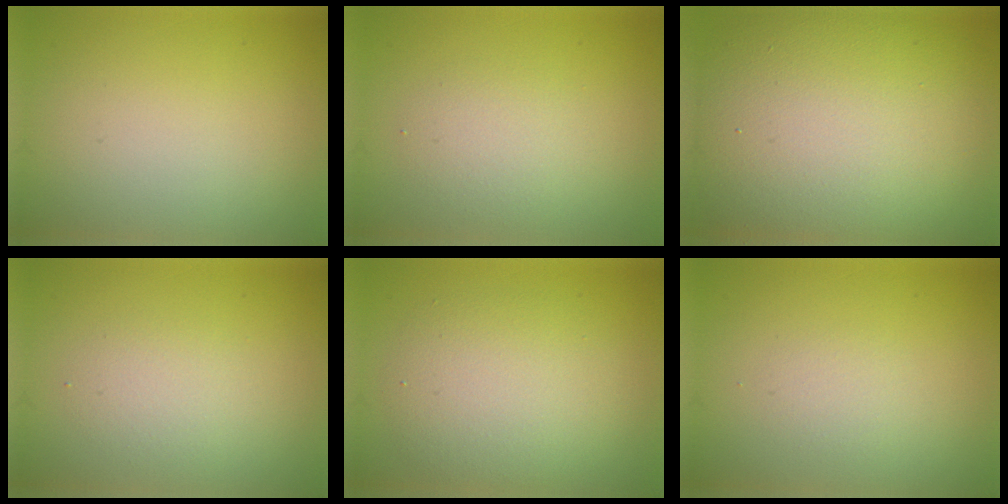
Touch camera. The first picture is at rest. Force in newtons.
{"total": 2.2, "press": 2.2, "slide": 0.0}
{"total": 15.5, "press": 15.5, "slide": 1.0}
{"total": 2.0, "press": 2.0, "slide": 0.1}
{"total": 4.8, "press": 4.8, "slide": 0.4}
{"total": 1.1, "press": 1.1, "slide": 0.0}